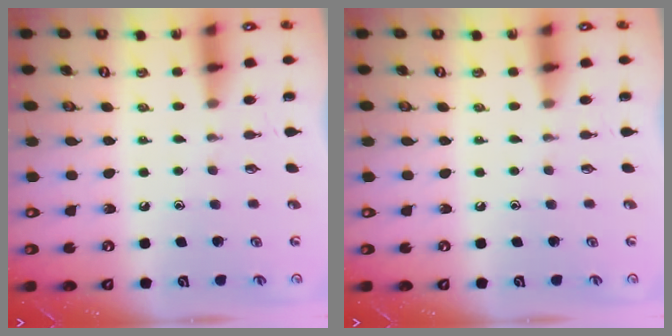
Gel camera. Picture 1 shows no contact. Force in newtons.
{"total": 0.0}